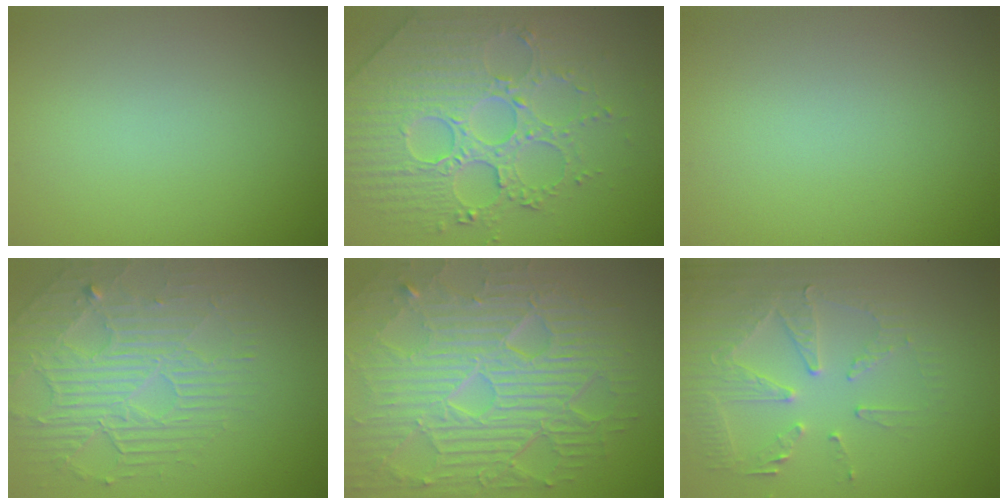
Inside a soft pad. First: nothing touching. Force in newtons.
{"total": 5.8, "press": 5.3, "slide": 2.4}
{"total": 0.0}
{"total": 3.5, "press": 3.1, "slide": 1.6}
{"total": 10.5, "press": 6.8, "slide": 8.0}
{"total": 5.2, "press": 3.8, "slide": 3.5}